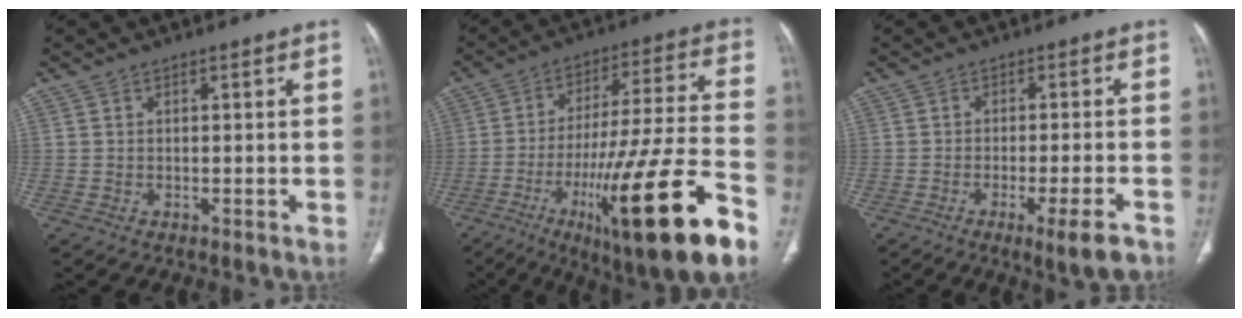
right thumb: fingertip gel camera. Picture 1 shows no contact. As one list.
[{"total": 26.3, "force": [-12.7, 4.0, 22.7], "torque": [-0.360, 0.042, -0.194]}, {"total": 6.4, "force": [-3.7, 0.9, 5.2], "torque": [-0.078, 0.005, -0.052]}]